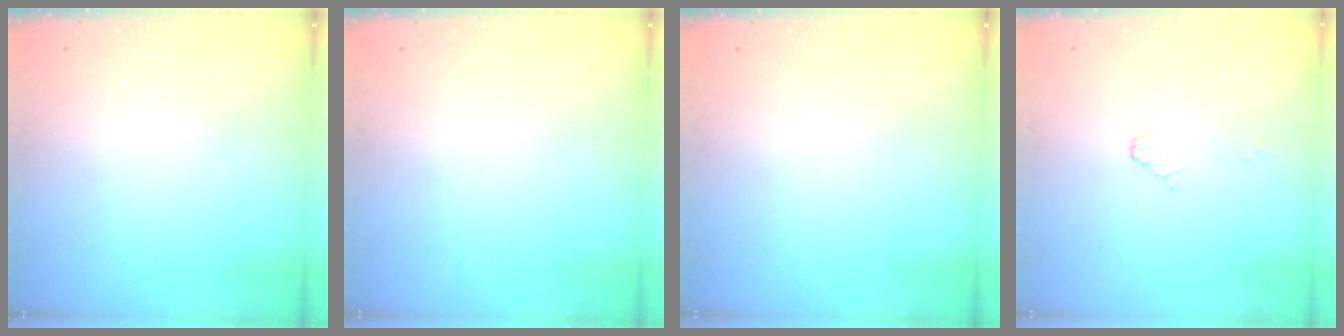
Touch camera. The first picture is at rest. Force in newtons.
{"total": 0.0}
{"total": 0.0}
{"total": 2.0, "press": 1.9, "slide": 0.3}